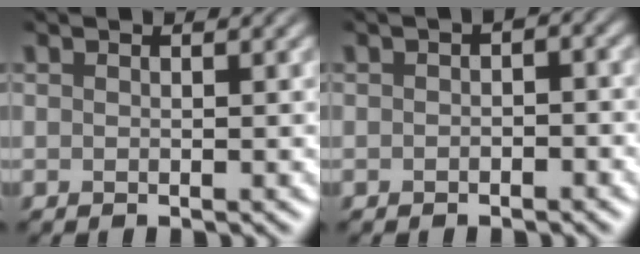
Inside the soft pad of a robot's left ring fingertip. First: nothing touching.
{"total": 1.6, "force": [-0.3, 0.9, 1.2], "torque": [-0.017, 0.004, -0.006]}